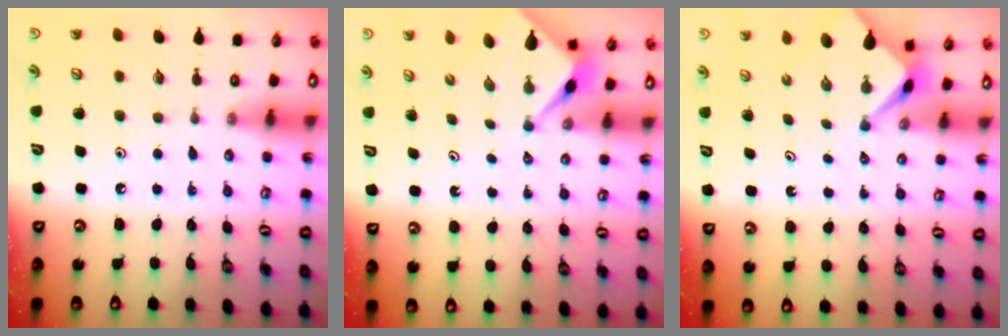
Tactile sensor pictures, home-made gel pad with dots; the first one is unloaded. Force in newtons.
{"total": 2.5, "press": 2.4, "slide": 0.3}
{"total": 2.9, "press": 2.9, "slide": 0.4}